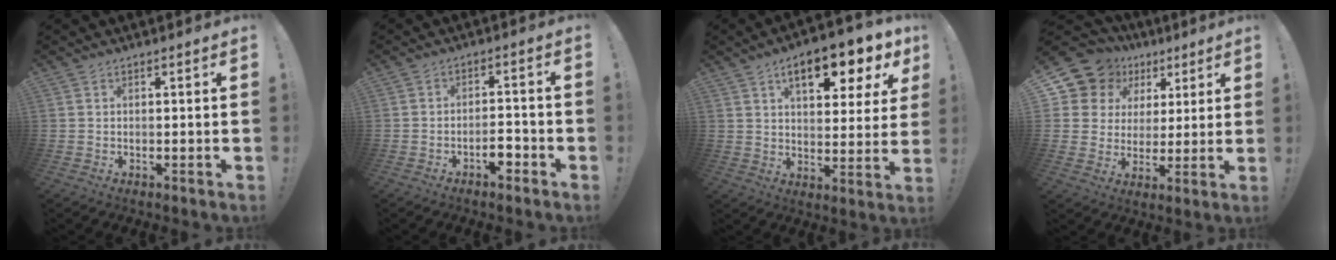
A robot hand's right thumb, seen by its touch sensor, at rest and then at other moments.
{"total": 5.0, "force": [-3.1, 2.1, 3.3], "torque": [-0.054, 0.020, -0.051]}
{"total": 13.2, "force": [6.9, 5.0, 10.1], "torque": [-0.137, -0.039, 0.106]}
{"total": 11.9, "force": [6.4, 9.5, 3.3], "torque": [-0.057, -0.043, 0.133]}